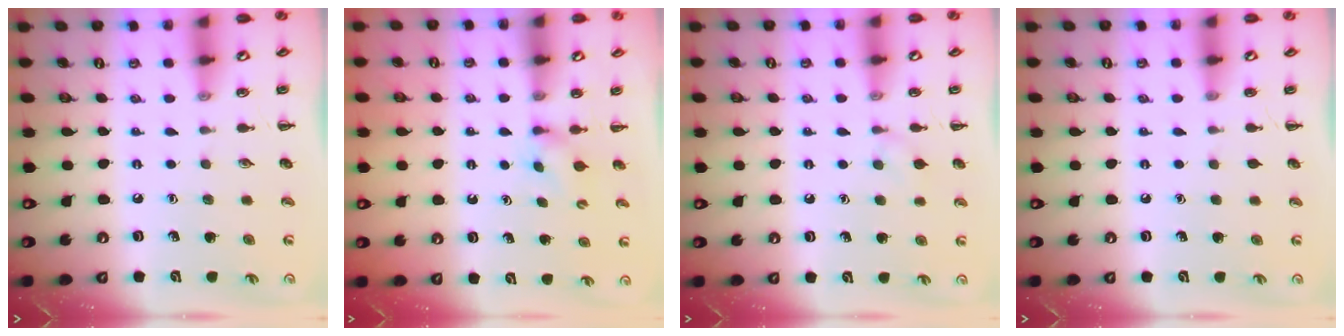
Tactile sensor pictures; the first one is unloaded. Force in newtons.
{"total": 2.9, "press": 2.7, "slide": 1.1}
{"total": 5.4, "press": 4.9, "slide": 2.1}
{"total": 0.0}